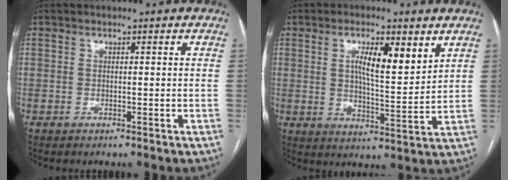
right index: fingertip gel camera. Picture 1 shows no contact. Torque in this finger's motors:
{"motor_torque": [0.37, 0.26, 0.38, 0.10]}